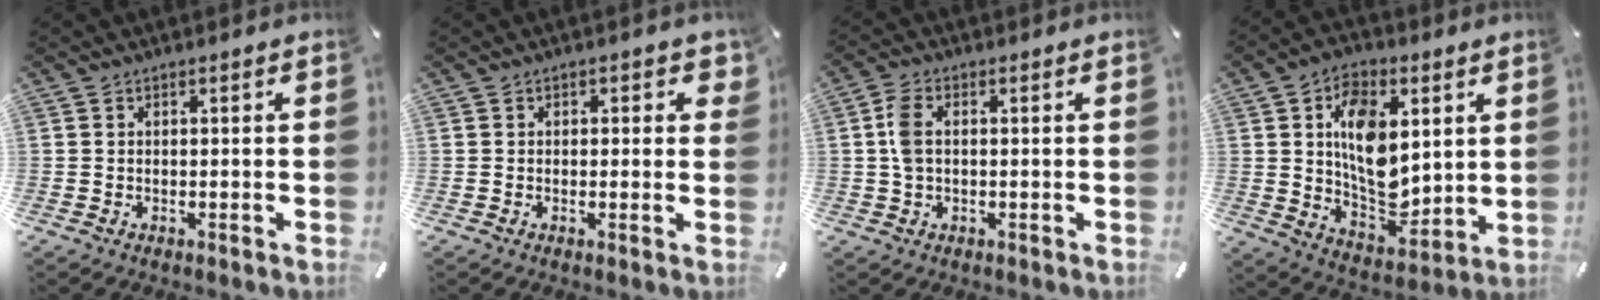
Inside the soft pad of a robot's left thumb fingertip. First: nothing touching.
{"total": 1.6, "force": [0.5, 1.1, 1.1], "torque": [-0.007, 0.000, 0.003]}
{"total": 4.7, "force": [0.4, 2.9, 3.6], "torque": [-0.087, 0.003, 0.004]}
{"total": 14.6, "force": [3.2, 10.0, 10.1], "torque": [-0.155, -0.005, 0.060]}